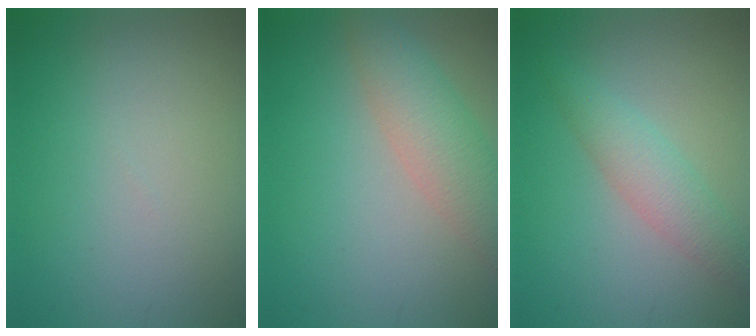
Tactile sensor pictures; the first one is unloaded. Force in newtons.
{"total": 4.3, "press": 4.3, "slide": 0.1}
{"total": 2.9, "press": 2.9, "slide": 0.1}